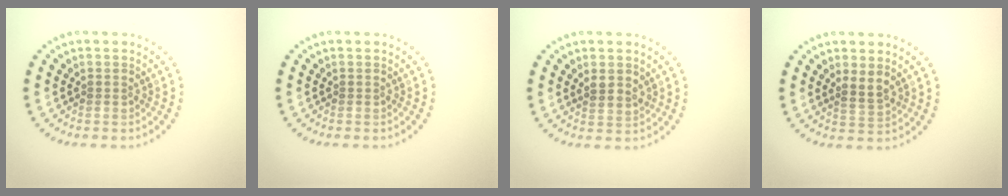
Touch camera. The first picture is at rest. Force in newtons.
{"total": 0.0}
{"total": 1.3, "press": 1.1, "slide": 0.7}
{"total": 1.7, "press": 1.5, "slide": 0.8}